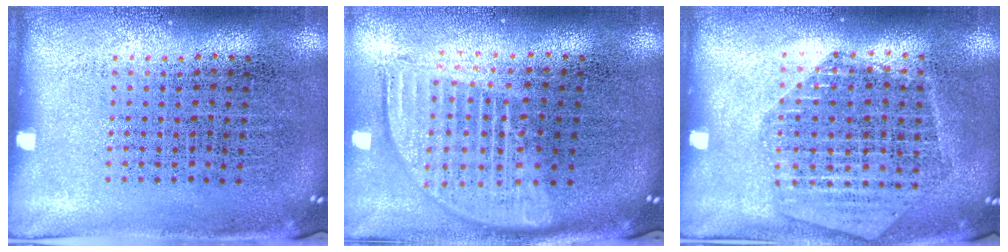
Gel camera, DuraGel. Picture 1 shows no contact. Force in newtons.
{"total": 1.8, "press": 1.5, "slide": 1.0}
{"total": 1.7, "press": 1.6, "slide": 0.3}